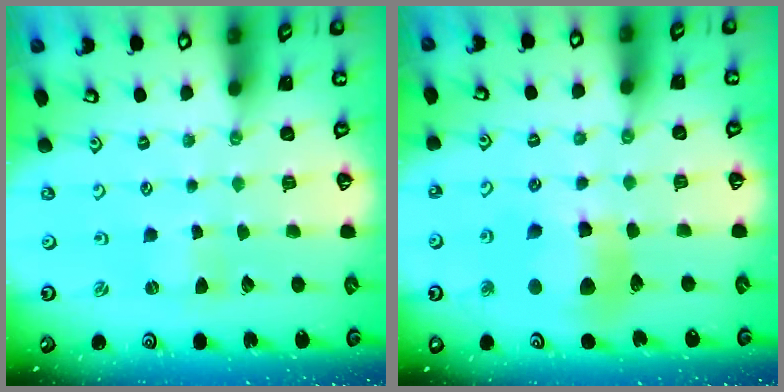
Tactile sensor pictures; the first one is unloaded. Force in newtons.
{"total": 11.8, "press": 11.7, "slide": 1.7}